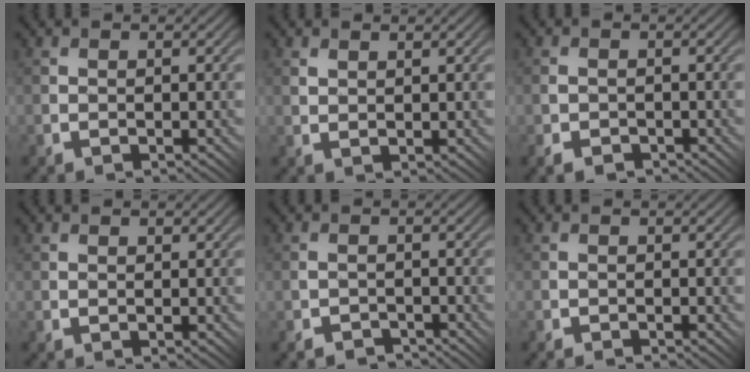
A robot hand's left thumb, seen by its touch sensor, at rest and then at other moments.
{"total": 1.3, "force": [1.1, 0.1, 0.7], "torque": [-0.016, 0.002, 0.024]}
{"total": 1.6, "force": [-1.1, 1.0, 0.6], "torque": [-0.015, 0.000, -0.027]}
{"total": 0.7, "force": [0.4, 0.1, 0.5], "torque": [-0.007, 0.002, 0.010]}
{"total": 1.6, "force": [-1.6, 0.4, 0.0], "torque": [0.000, 0.004, -0.037]}
{"total": 0.7, "force": [-0.7, 0.0, -0.1], "torque": [0.003, 0.003, -0.016]}